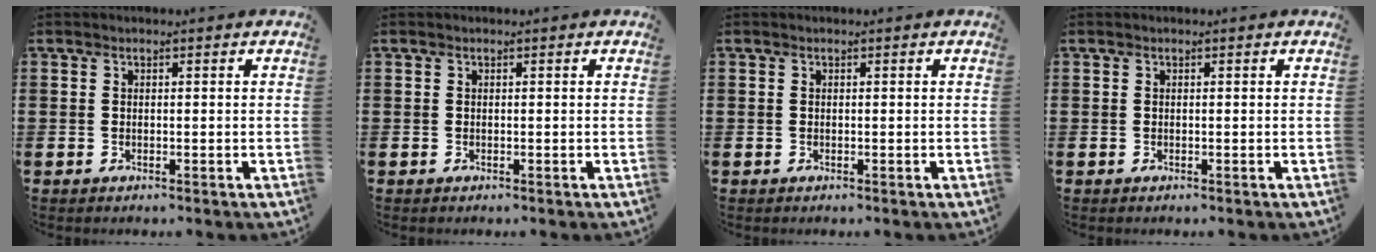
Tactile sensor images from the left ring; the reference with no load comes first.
{"total": 0.0}
{"total": 0.0}
{"total": 0.0}